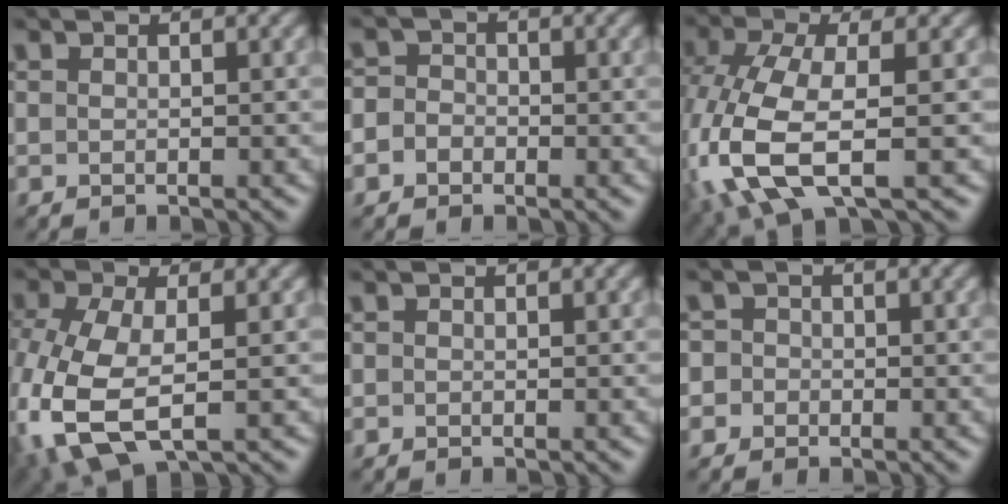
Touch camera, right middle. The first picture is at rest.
{"total": 2.8, "force": [-0.5, 2.6, 1.0], "torque": [0.009, 0.014, -0.037]}
{"total": 8.3, "force": [-1.9, 3.9, 7.0], "torque": [-0.173, -0.008, -0.043]}
{"total": 8.9, "force": [-2.2, 4.9, 7.1], "torque": [-0.181, -0.017, -0.042]}
{"total": 0.0}
{"total": 2.5, "force": [-0.1, 2.4, 0.7], "torque": [0.015, 0.018, -0.033]}